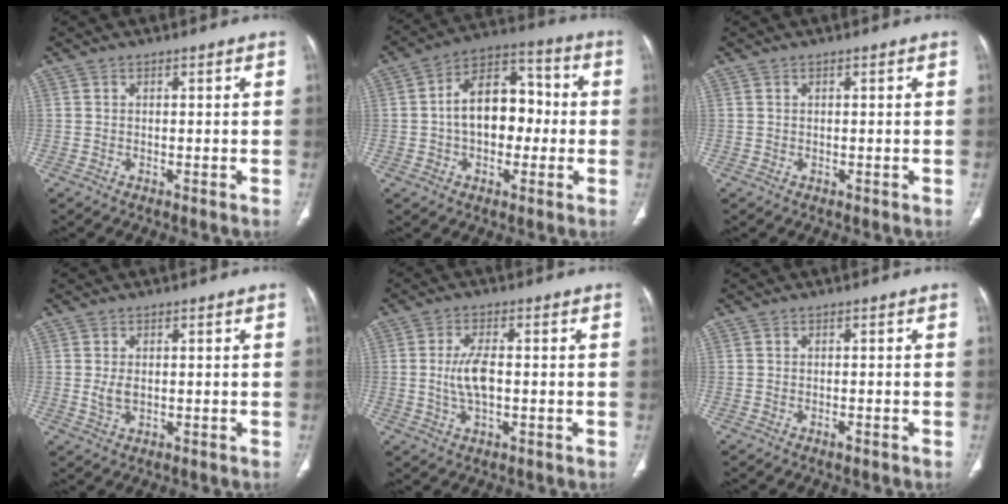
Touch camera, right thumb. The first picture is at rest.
{"total": 13.6, "force": [-0.5, 9.0, 10.2], "torque": [-0.127, 0.041, -0.017]}
{"total": 0.0}
{"total": 2.3, "force": [0.2, 1.4, 1.8], "torque": [-0.043, -0.004, 0.007]}
{"total": 5.7, "force": [-0.2, 2.5, 5.1], "torque": [-0.111, 0.002, -0.006]}
{"total": 0.7, "force": [-0.5, 0.2, 0.4], "torque": [-0.012, 0.000, -0.009]}